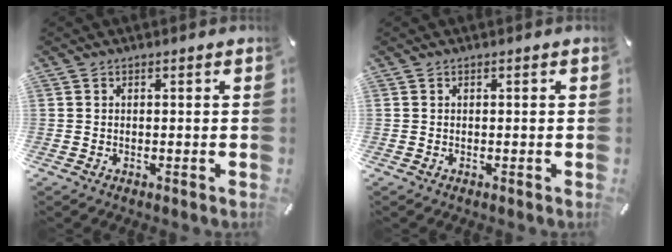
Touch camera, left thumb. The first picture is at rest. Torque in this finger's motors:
{"motor_torque": [0.00, 0.00, -0.03, 0.03, 0.00]}